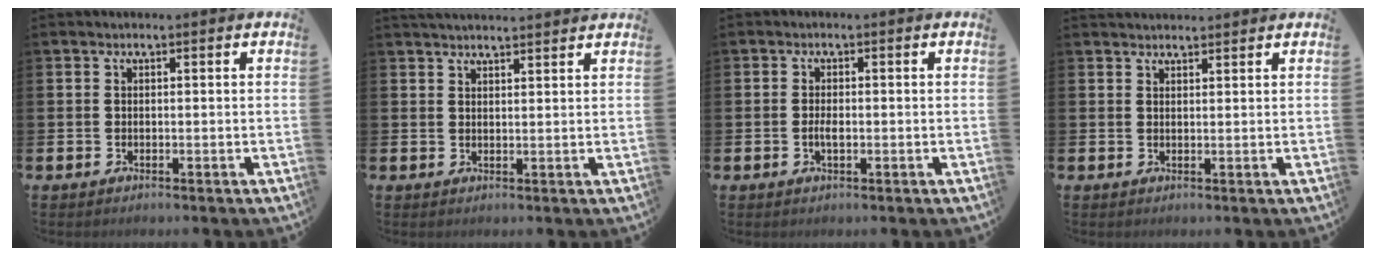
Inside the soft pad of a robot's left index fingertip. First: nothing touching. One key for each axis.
{"total": 2.6, "fx": 2.6, "fy": -0.1, "fz": 0.2, "tx": -0.011, "ty": -0.009, "tz": 0.048}
{"total": 1.5, "fx": -0.3, "fy": 0.6, "fz": 1.4, "tx": -0.019, "ty": -0.002, "tz": -0.007}
{"total": 1.8, "fx": 1.8, "fy": 0.3, "fz": 0.0, "tx": 0.003, "ty": -0.007, "tz": 0.032}